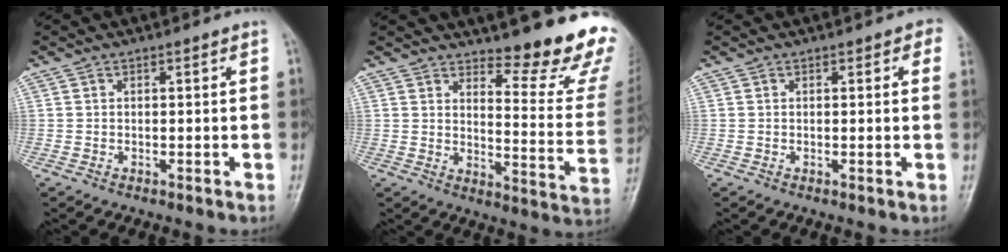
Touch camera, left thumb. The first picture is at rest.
{"total": 16.2, "force": [13.3, 2.8, 8.7], "torque": [-0.079, -0.148, 0.167]}
{"total": 2.4, "force": [1.1, 1.1, 1.8], "torque": [-0.003, 0.001, 0.005]}